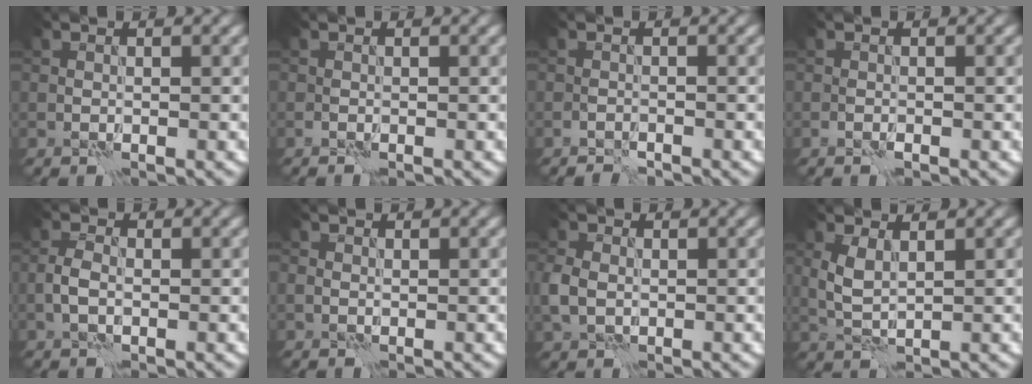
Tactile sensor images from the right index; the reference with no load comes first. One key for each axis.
{"total": 0.0}
{"total": 0.7, "fx": -0.7, "fy": -0.1, "fz": -0.2, "tx": 0.005, "ty": 0.002, "tz": -0.016}
{"total": 0.6, "fx": -0.4, "fy": 0.2, "fz": 0.4, "tx": -0.007, "ty": 0.003, "tz": -0.009}
{"total": 1.7, "fx": -0.2, "fy": 1.0, "fz": 1.3, "tx": -0.029, "ty": 0.003, "tz": -0.009}
{"total": 0.7, "fx": -0.1, "fy": 0.7, "fz": 0.2, "tx": -0.003, "ty": -0.001, "tz": -0.002}
{"total": 2.8, "fx": -0.3, "fy": 2.2, "fz": 1.7, "tx": -0.044, "ty": 0.002, "tz": -0.009}
{"total": 2.2, "fx": 1.1, "fy": 0.8, "fz": 1.7, "tx": -0.044, "ty": 0.002, "tz": 0.025}